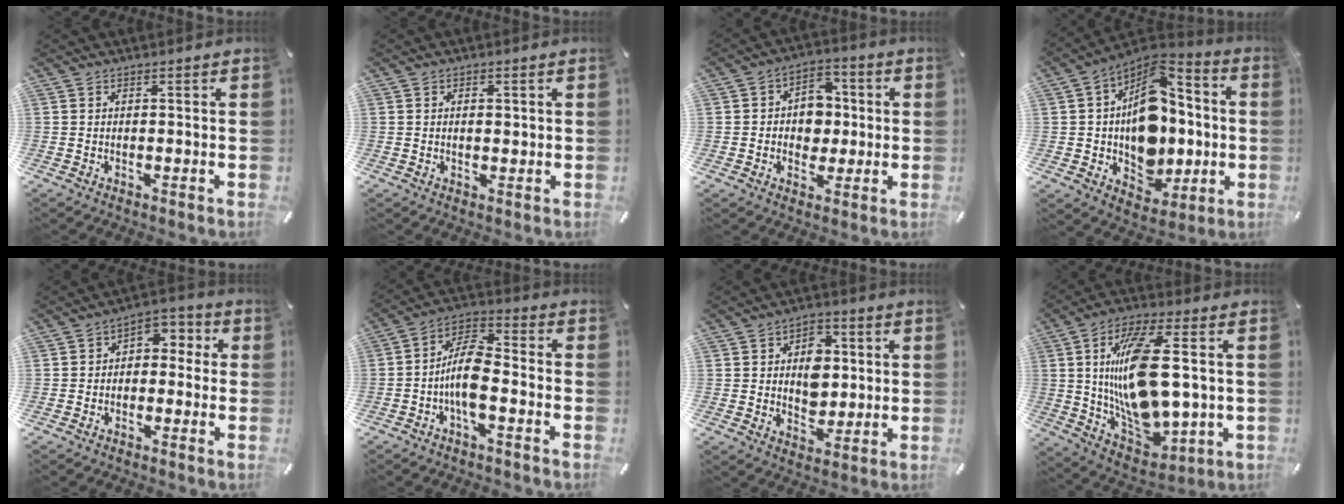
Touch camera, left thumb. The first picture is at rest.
{"total": 1.7, "force": [0.2, 1.0, 1.4], "torque": [-0.020, 0.001, -0.001]}
{"total": 8.4, "force": [-0.5, 7.4, 4.1], "torque": [-0.057, 0.012, -0.008]}
{"total": 16.4, "force": [0.5, 13.1, 9.9], "torque": [-0.149, -0.018, 0.017]}
{"total": 4.4, "force": [-1.5, 3.5, 2.2], "torque": [-0.030, 0.017, -0.033]}
{"total": 10.3, "force": [-3.3, 4.6, 8.6], "torque": [-0.174, 0.008, -0.059]}
{"total": 8.3, "force": [0.9, 6.7, 4.9], "torque": [-0.058, 0.000, 0.012]}
{"total": 20.2, "force": [2.4, 9.3, 17.8], "torque": [-0.367, -0.011, 0.038]}